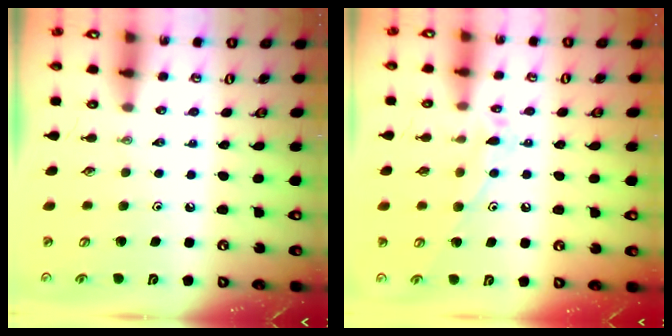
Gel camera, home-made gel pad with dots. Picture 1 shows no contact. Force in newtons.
{"total": 10.5, "press": 10.5, "slide": 0.6}